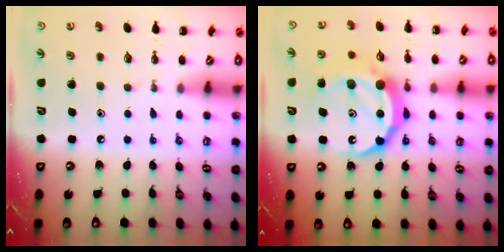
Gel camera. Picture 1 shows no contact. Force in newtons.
{"total": 15.8, "press": 15.8, "slide": 1.1}